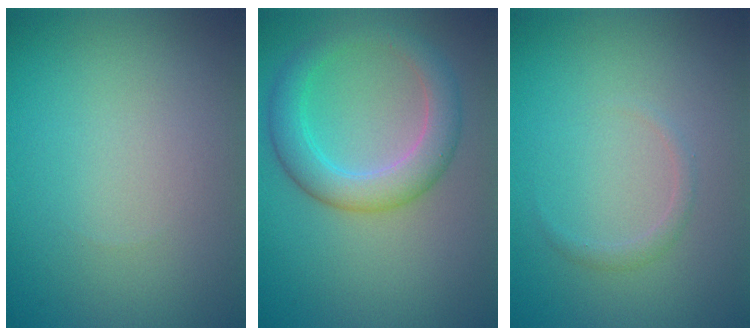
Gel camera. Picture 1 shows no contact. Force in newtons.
{"total": 4.6, "press": 4.6, "slide": 0.1}
{"total": 0.8, "press": 0.8, "slide": 0.2}